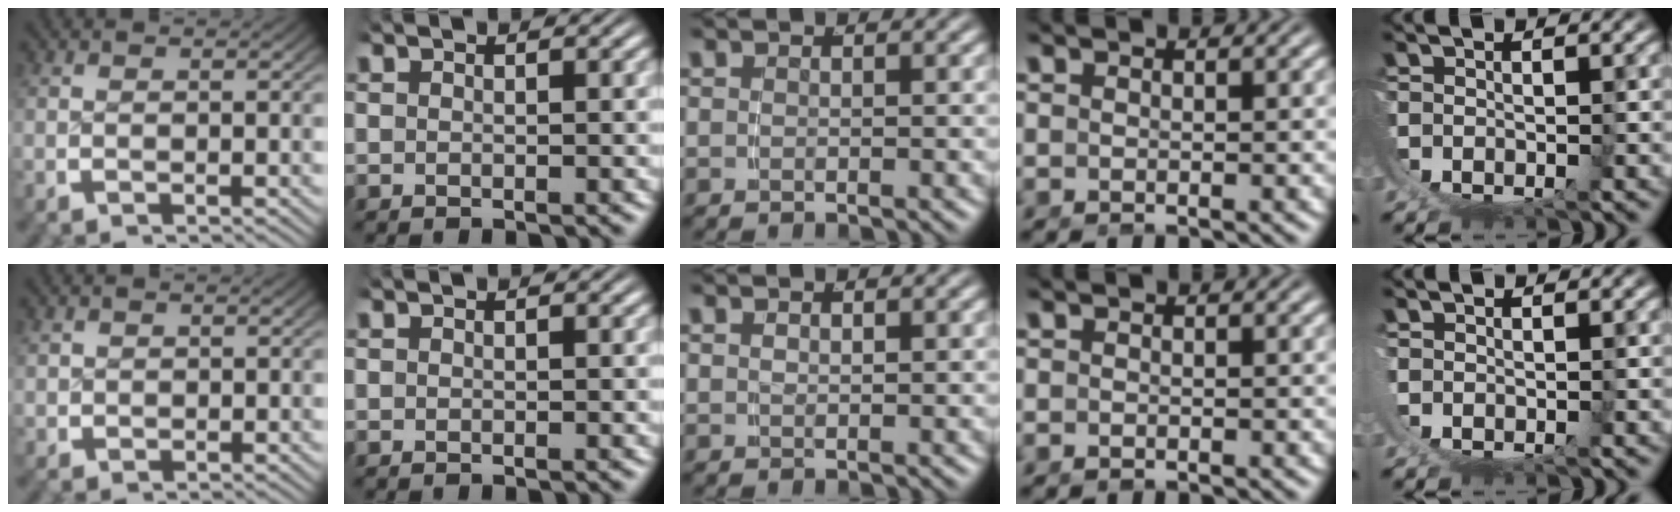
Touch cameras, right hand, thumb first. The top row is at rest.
{"thumb": {"total": 1.1, "force": [0.5, 1.0, 0.2], "torque": [-0.005, -0.006, 0.015]}, "middle": {"total": 0.5, "force": [0.2, 0.0, 0.5], "torque": [-0.007, -0.002, 0.010]}, "ring": {"total": 0.5, "force": [-0.5, -0.1, 0.0], "torque": [-0.003, -0.007, -0.007]}, "little": {"total": 0.7, "force": [0.6, 0.2, -0.2], "torque": [0.004, 0.001, 0.006]}}